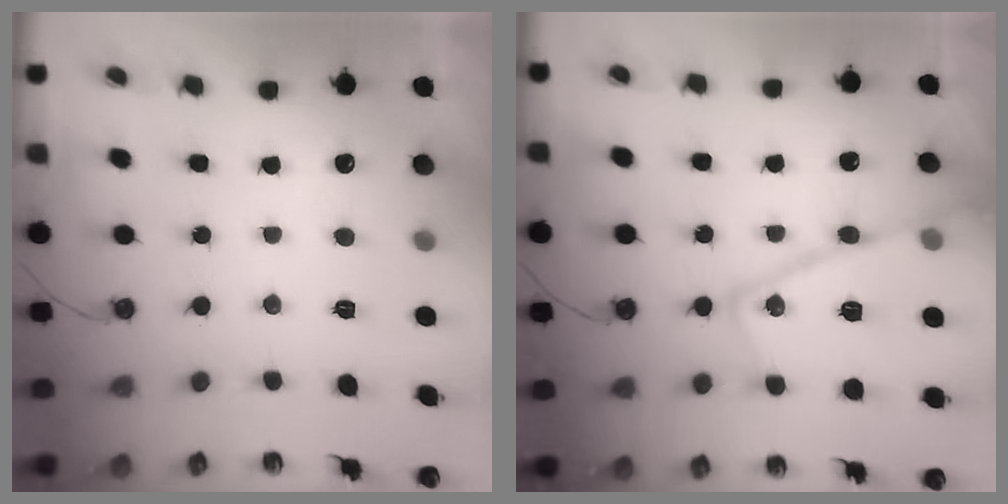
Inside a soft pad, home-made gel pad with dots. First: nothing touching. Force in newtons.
{"total": 22.4, "press": 22.3, "slide": 2.3}